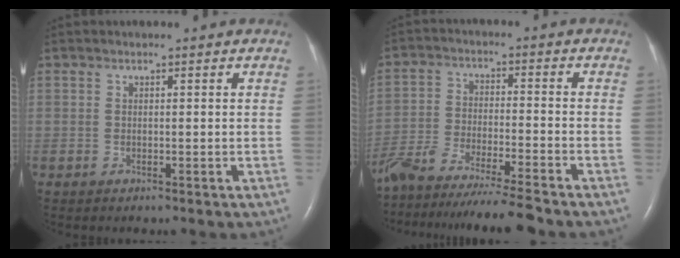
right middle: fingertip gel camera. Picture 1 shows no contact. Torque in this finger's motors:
{"motor_torque": [0.55, -0.52, 0.13, 0.09]}